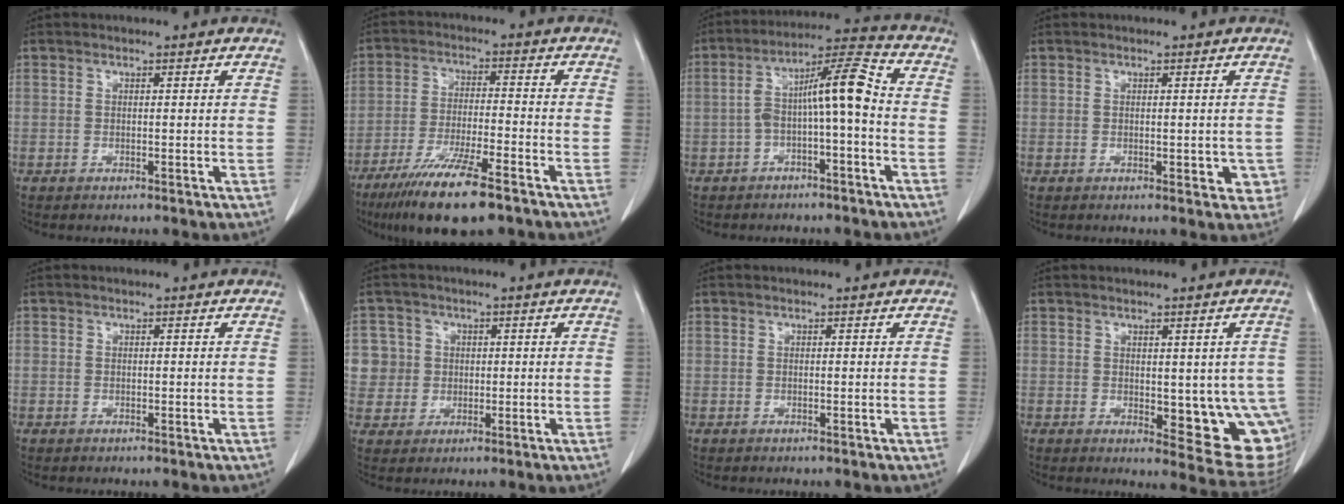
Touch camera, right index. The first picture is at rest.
{"total": 13.0, "force": [-9.0, 1.7, 9.3], "torque": [-0.168, -0.033, -0.151]}
{"total": 9.5, "force": [-1.2, 1.2, 9.3], "torque": [-0.160, 0.040, -0.024]}
{"total": 3.3, "force": [-0.7, 2.0, 2.5], "torque": [-0.009, 0.003, -0.003]}
{"total": 0.0}
{"total": 6.0, "force": [0.9, 6.0, 0.2], "torque": [0.003, 0.019, 0.022]}
{"total": 0.0}
{"total": 11.4, "force": [-1.1, 4.7, 10.4], "torque": [-0.100, -0.019, -0.003]}